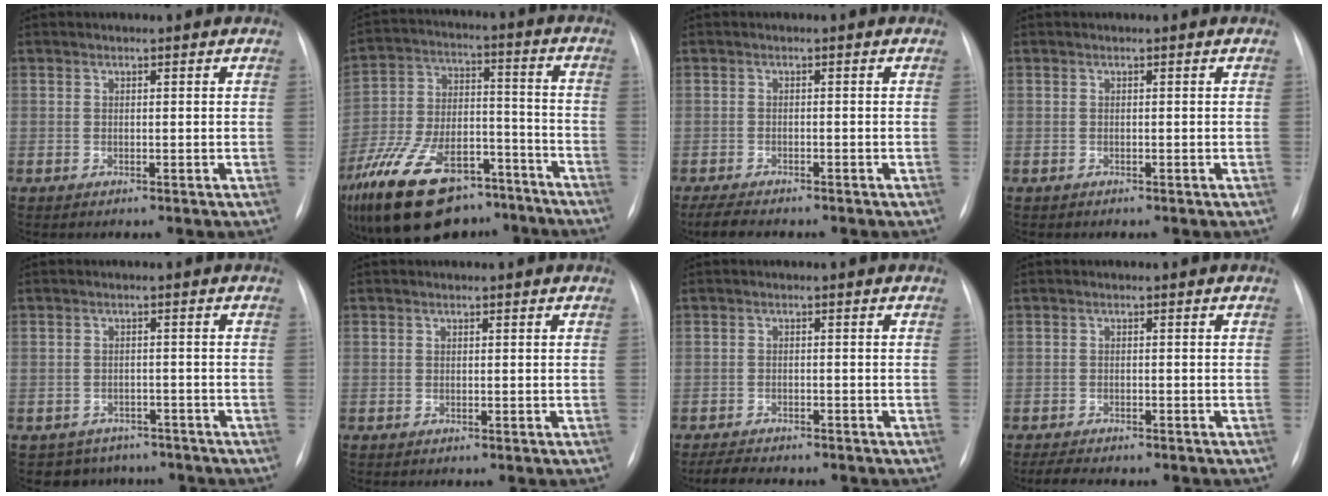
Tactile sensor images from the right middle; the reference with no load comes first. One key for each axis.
{"total": 24.3, "fx": -17.0, "fy": 11.3, "fz": 13.1, "tx": -0.283, "ty": 0.012, "tz": -0.282}
{"total": 4.5, "fx": -3.8, "fy": 1.1, "fz": 2.2, "tx": -0.039, "ty": -0.012, "tz": -0.056}
{"total": 0.0}
{"total": 6.2, "fx": -5.1, "fy": 3.5, "fz": 0.0, "tx": 0.005, "ty": 0.019, "tz": -0.059}
{"total": 0.0}
{"total": 6.2, "fx": -5.4, "fy": 1.6, "fz": 2.5, "tx": -0.042, "ty": -0.009, "tz": -0.075}
{"total": 4.8, "fx": -4.1, "fy": 1.2, "fz": 2.2, "tx": -0.036, "ty": -0.008, "tz": -0.053}